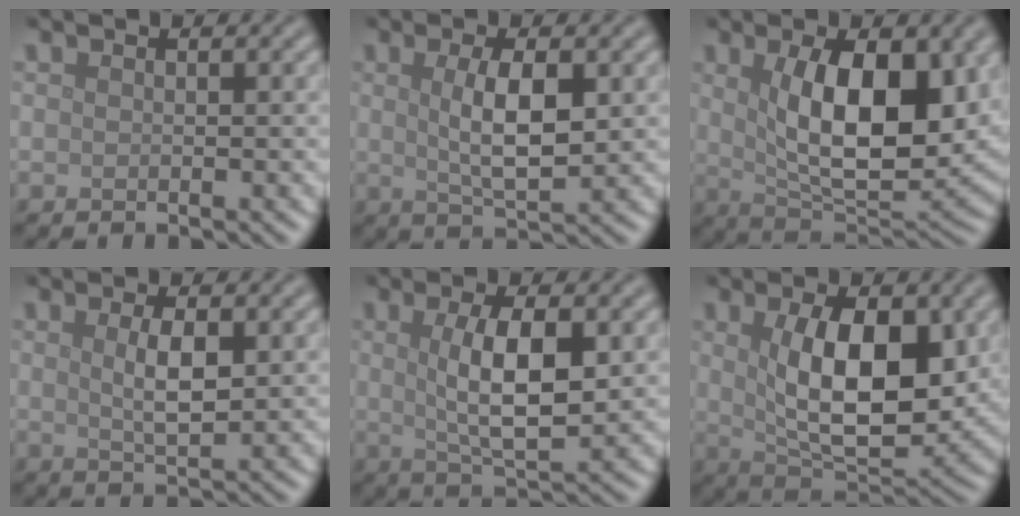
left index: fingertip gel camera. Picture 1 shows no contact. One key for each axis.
{"total": 4.7, "fx": 0.7, "fy": 1.5, "fz": 4.4, "tx": -0.084, "ty": -0.001, "tz": 0.015}
{"total": 10.8, "fx": 2.1, "fy": 4.7, "fz": 9.5, "tx": -0.150, "ty": -0.006, "tz": 0.039}
{"total": 3.0, "fx": 0.6, "fy": 0.8, "fz": 2.8, "tx": -0.055, "ty": -0.002, "tz": 0.013}
{"total": 6.2, "fx": 0.8, "fy": 1.9, "fz": 5.8, "tx": -0.103, "ty": -0.001, "tz": 0.017}
{"total": 9.9, "fx": 1.6, "fy": 4.5, "fz": 8.7, "tx": -0.141, "ty": -0.006, "tz": 0.032}